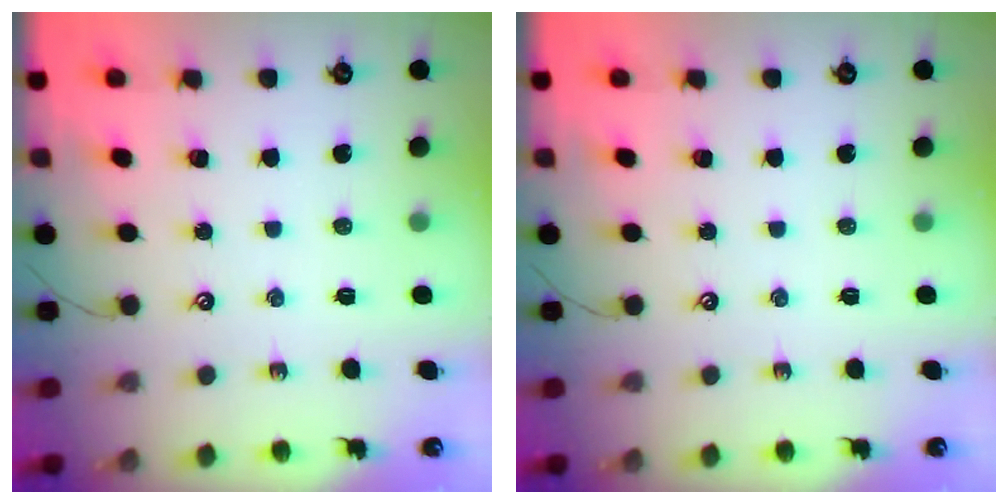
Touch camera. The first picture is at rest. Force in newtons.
{"total": 0.0}